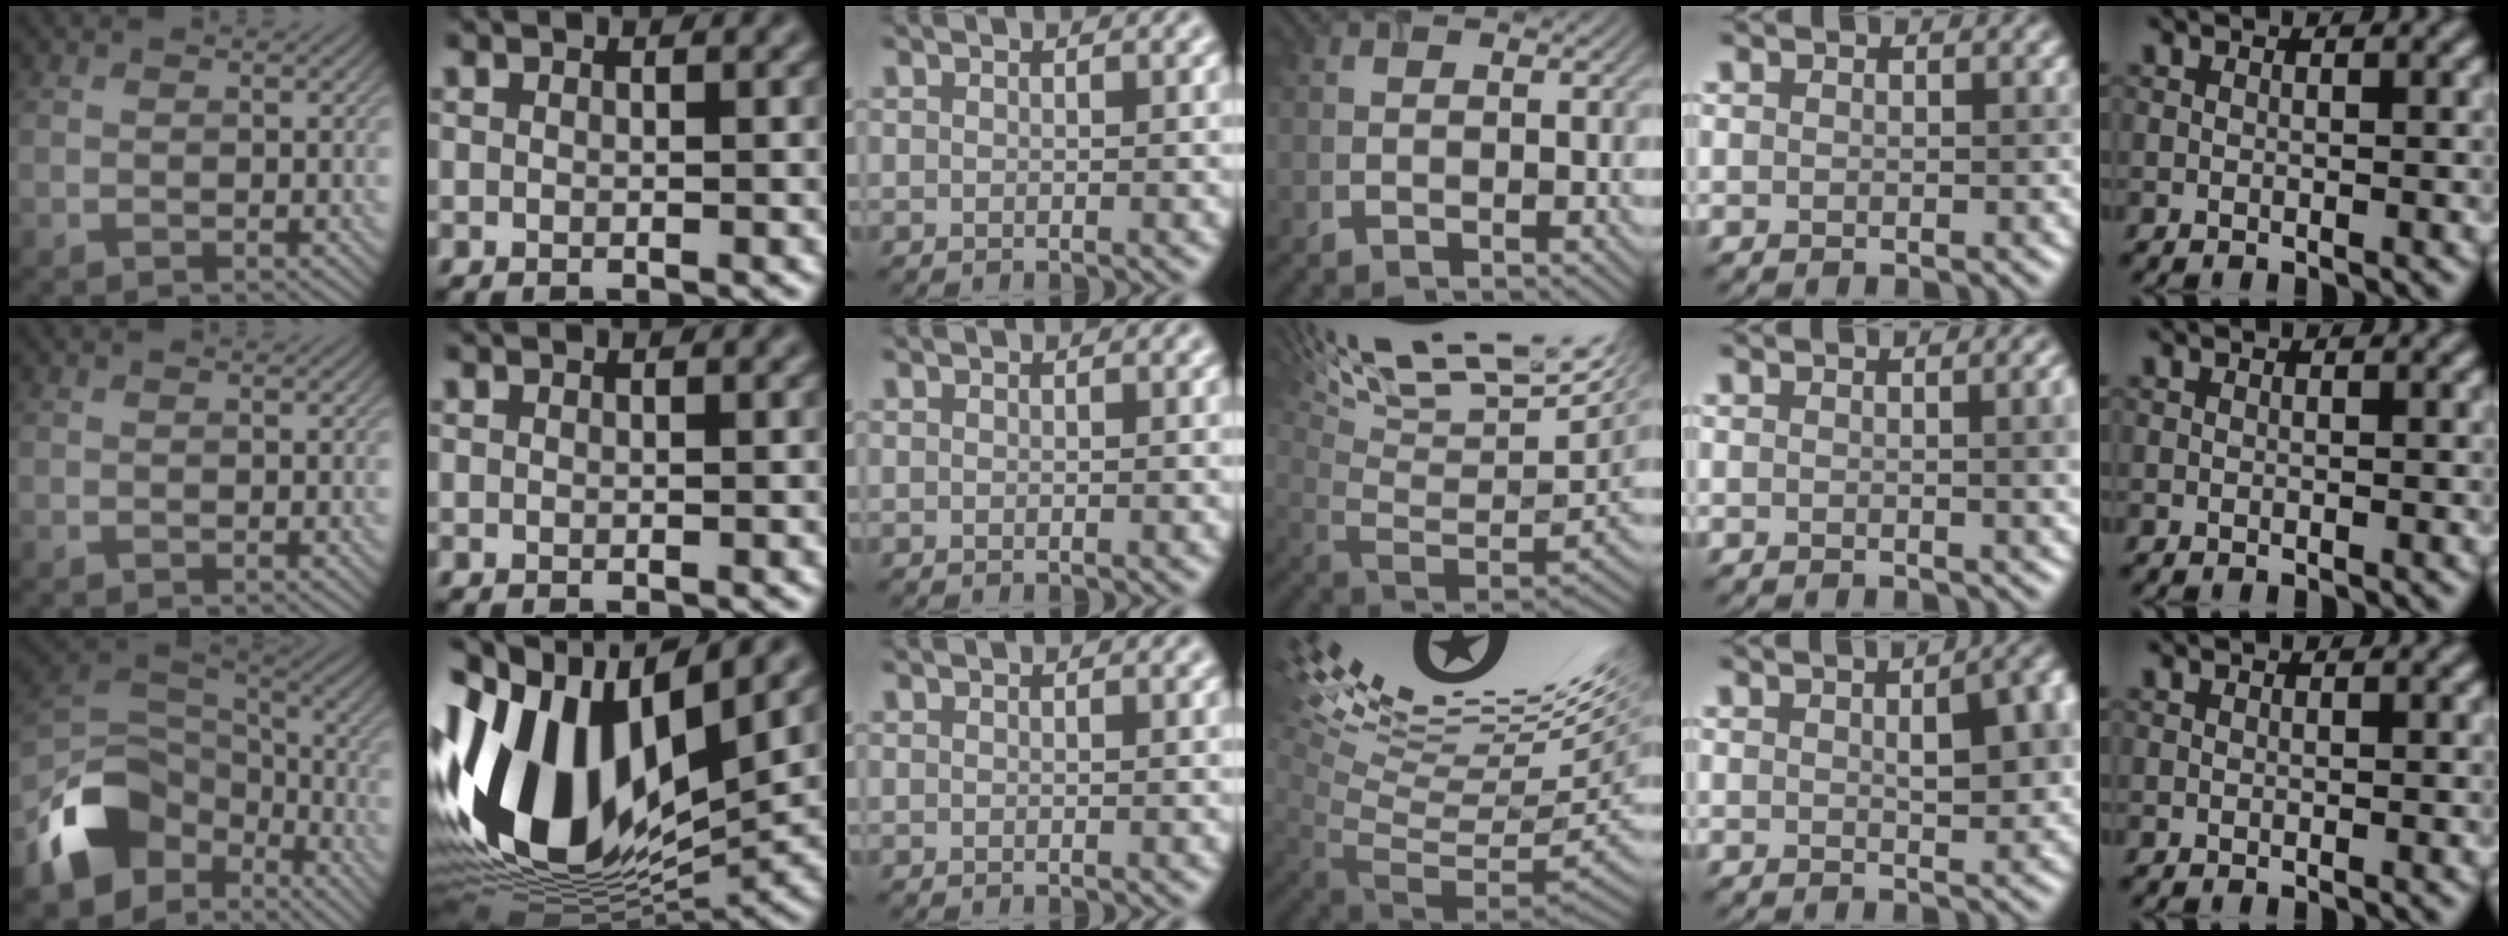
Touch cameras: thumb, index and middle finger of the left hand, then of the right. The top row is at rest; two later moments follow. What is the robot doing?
{"motion": "screw", "object": "timer"}